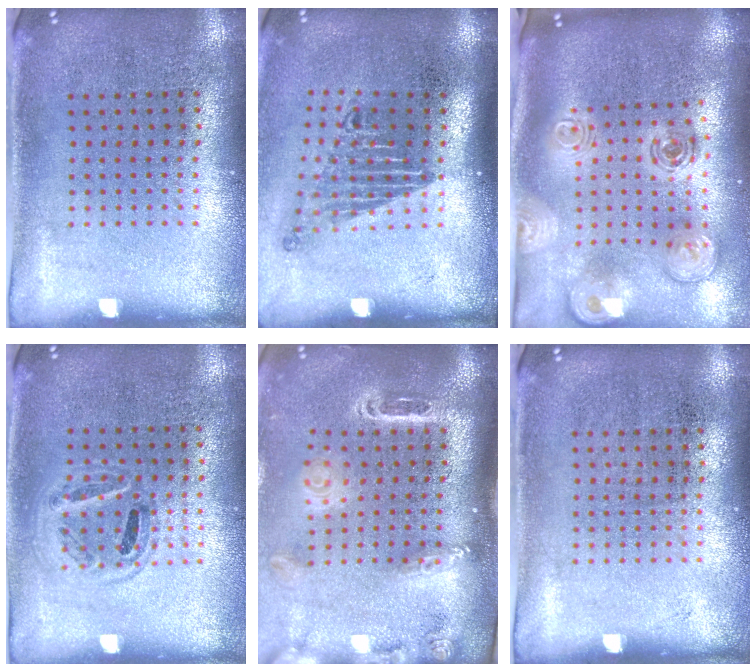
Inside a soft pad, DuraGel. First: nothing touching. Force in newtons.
{"total": 1.7, "press": 1.2, "slide": 1.2}
{"total": 2.6, "press": 1.9, "slide": 1.8}
{"total": 0.9, "press": 0.8, "slide": 0.3}
{"total": 2.6, "press": 1.9, "slide": 1.8}
{"total": 0.0}